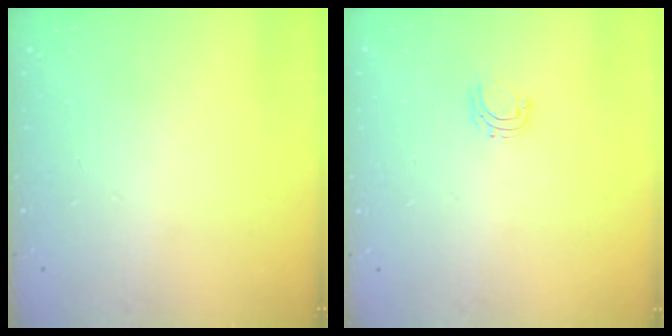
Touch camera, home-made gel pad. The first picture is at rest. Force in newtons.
{"total": 4.5, "press": 4.5, "slide": 0.3}